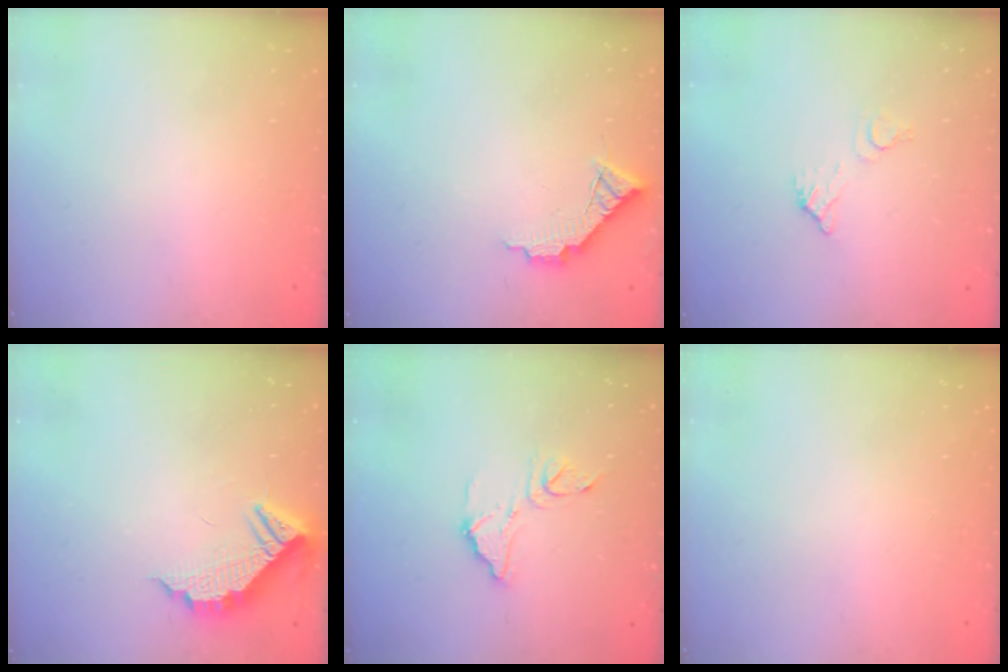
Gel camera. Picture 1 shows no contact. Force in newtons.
{"total": 8.7, "press": 8.7, "slide": 0.5}
{"total": 5.6, "press": 5.6, "slide": 0.2}
{"total": 9.9, "press": 9.9, "slide": 0.4}
{"total": 10.9, "press": 10.8, "slide": 1.1}
{"total": 0.0}